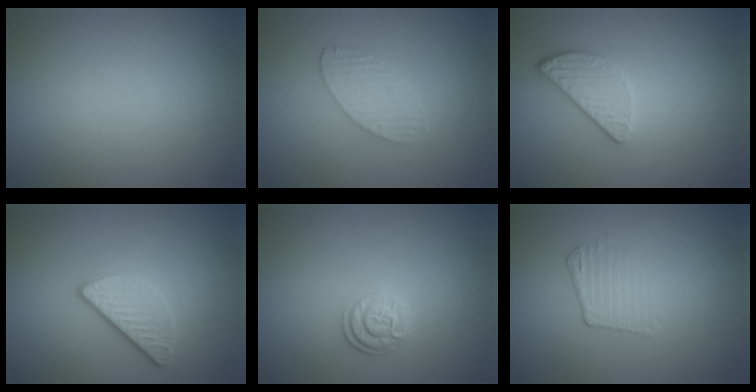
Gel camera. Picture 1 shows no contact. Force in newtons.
{"total": 2.3, "press": 2.3, "slide": 0.2}
{"total": 2.4, "press": 2.1, "slide": 1.1}
{"total": 3.2, "press": 2.6, "slide": 1.9}
{"total": 2.5, "press": 1.9, "slide": 1.6}
{"total": 1.5, "press": 0.7, "slide": 1.4}